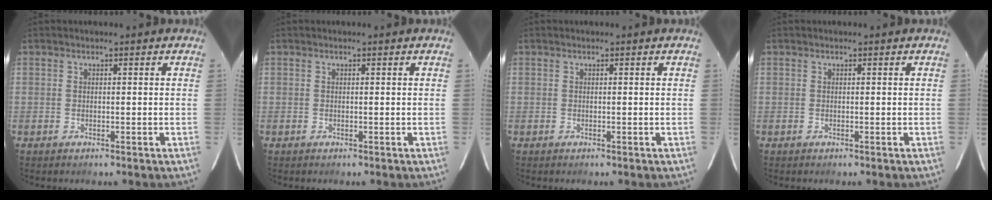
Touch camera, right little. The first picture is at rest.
{"total": 0.0}
{"total": 0.0}
{"total": 0.0}